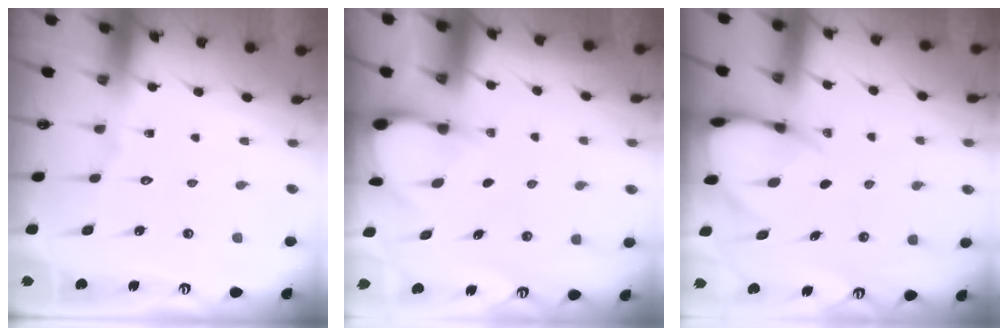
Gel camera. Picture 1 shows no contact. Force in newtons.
{"total": 2.9, "press": 2.9, "slide": 0.3}
{"total": 6.0, "press": 6.0, "slide": 0.8}